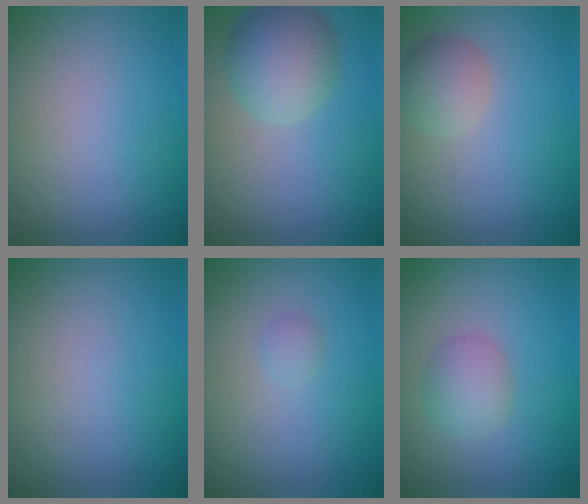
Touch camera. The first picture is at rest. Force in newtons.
{"total": 5.2, "press": 5.2, "slide": 0.4}
{"total": 2.7, "press": 2.7, "slide": 0.1}
{"total": 0.0}
{"total": 0.8, "press": 0.8, "slide": 0.1}
{"total": 2.8, "press": 2.8, "slide": 0.1}